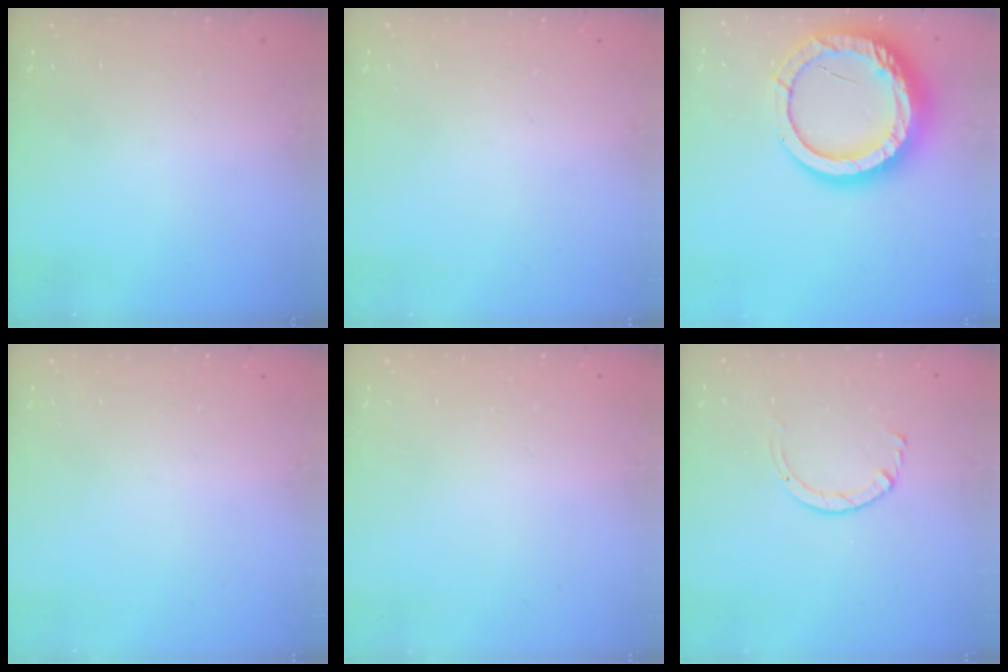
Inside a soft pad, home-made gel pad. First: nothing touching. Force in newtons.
{"total": 0.0}
{"total": 21.8, "press": 21.7, "slide": 2.1}
{"total": 0.0}
{"total": 2.6, "press": 2.6, "slide": 0.2}
{"total": 2.9, "press": 2.9, "slide": 0.2}